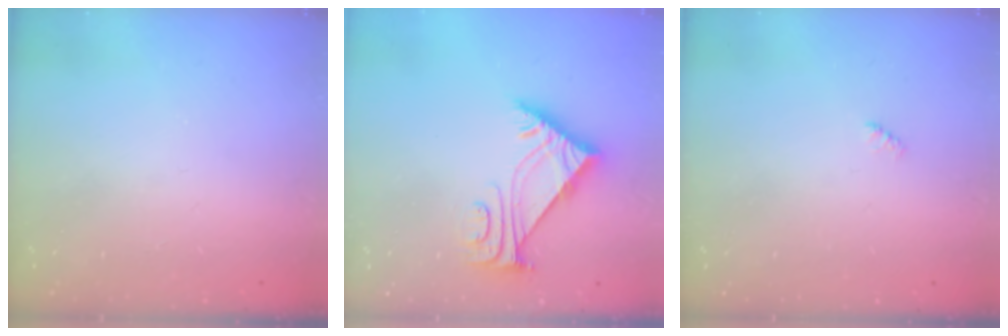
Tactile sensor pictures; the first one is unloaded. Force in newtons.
{"total": 7.6, "press": 7.6, "slide": 0.7}
{"total": 2.3, "press": 2.2, "slide": 0.5}